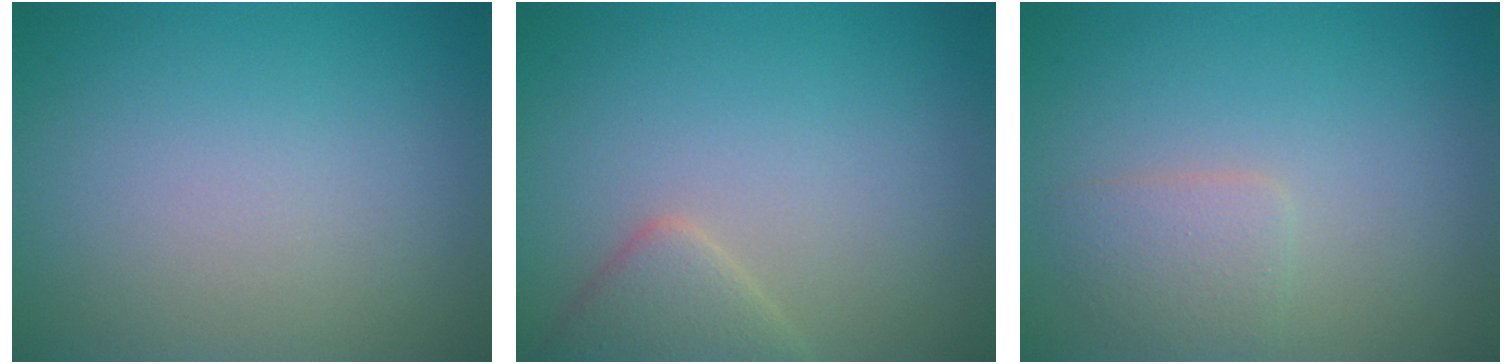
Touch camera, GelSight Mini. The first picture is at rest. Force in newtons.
{"total": 2.6, "press": 2.6, "slide": 0.2}
{"total": 2.0, "press": 2.0, "slide": 0.1}